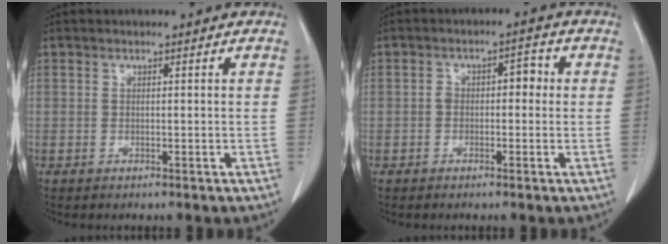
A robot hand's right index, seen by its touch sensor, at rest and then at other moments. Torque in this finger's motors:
{"motor_torque": [0.03, 0.04, 0.04, 0.01]}